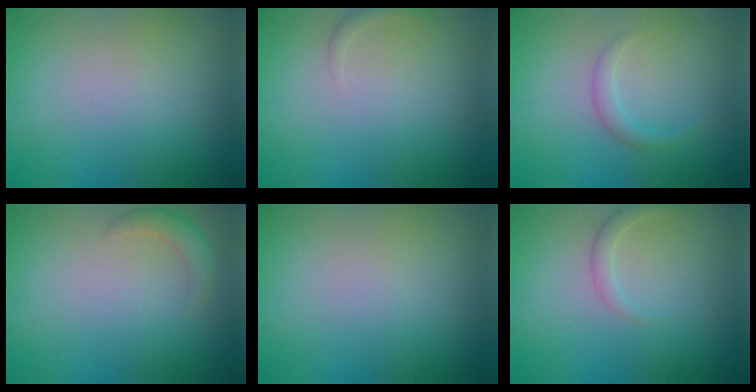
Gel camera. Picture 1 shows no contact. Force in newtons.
{"total": 0.7, "press": 0.7, "slide": 0.0}
{"total": 1.5, "press": 1.5, "slide": 0.1}
{"total": 1.8, "press": 1.8, "slide": 0.1}
{"total": 0.0}
{"total": 1.4, "press": 1.4, "slide": 0.1}